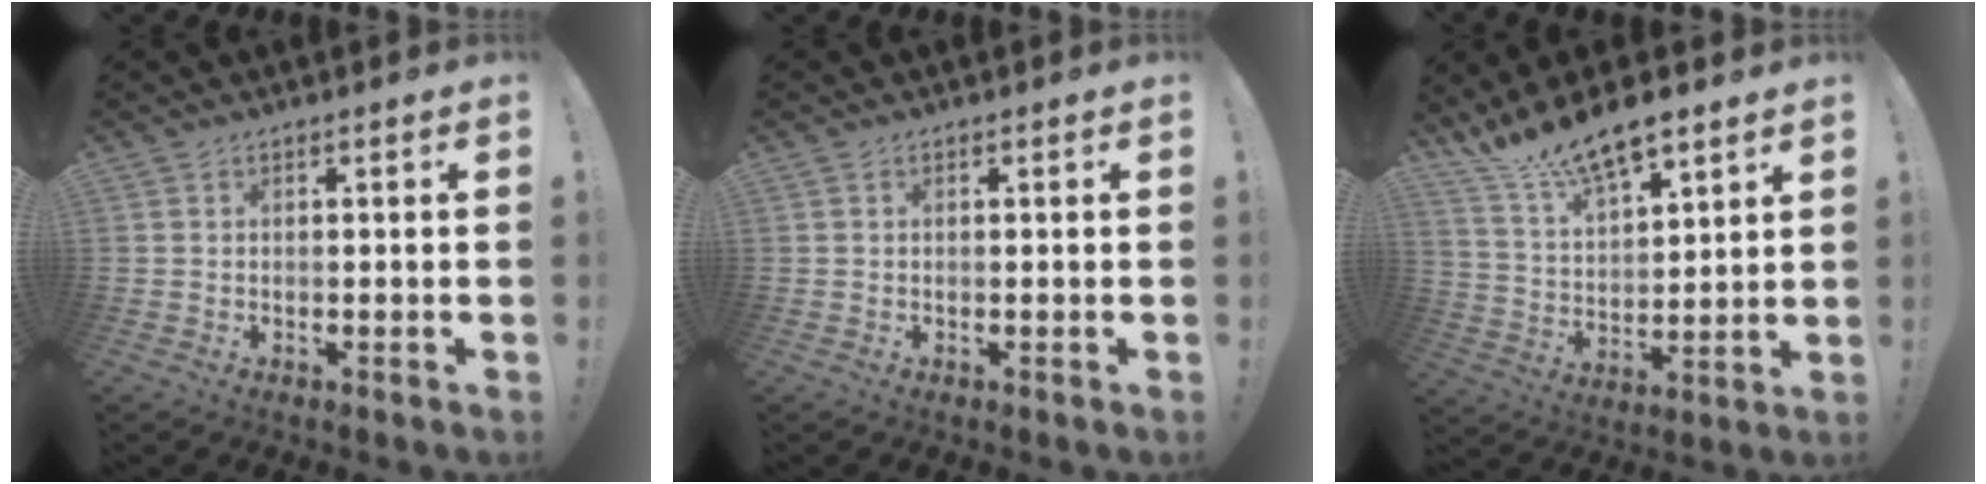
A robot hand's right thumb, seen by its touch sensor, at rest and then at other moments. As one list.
[{"total": 0.0}, {"total": 13.1, "force": [11.4, 3.7, 5.3], "torque": [-0.110, -0.087, 0.206]}]